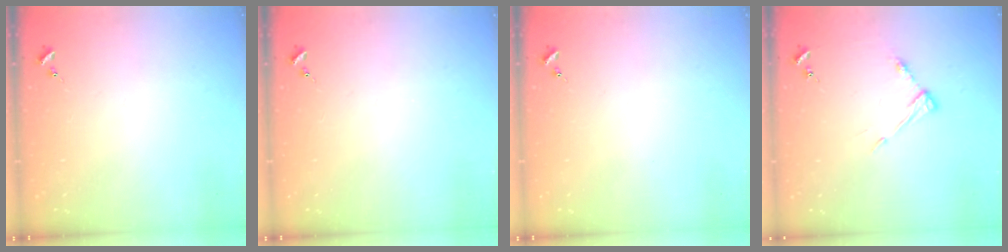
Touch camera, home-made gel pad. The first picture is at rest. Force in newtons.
{"total": 0.0}
{"total": 0.0}
{"total": 6.4, "press": 6.4, "slide": 0.4}